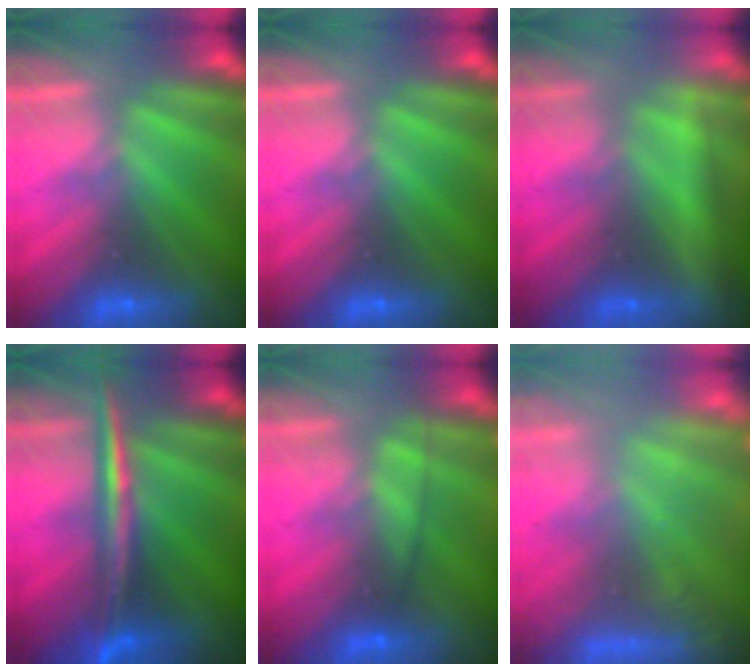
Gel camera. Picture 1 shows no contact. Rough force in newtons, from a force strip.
{"total": 0.0}
{"total": 2.3}
{"total": 2.9}
{"total": 2.4}
{"total": 6.3}